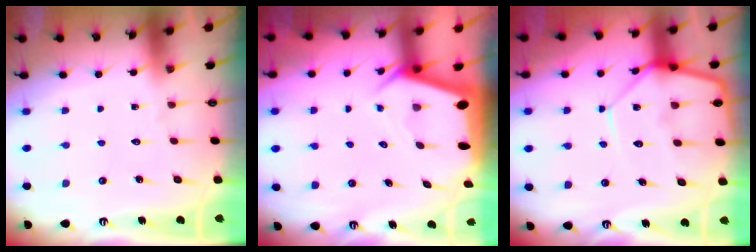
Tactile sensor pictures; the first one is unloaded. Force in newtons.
{"total": 3.0, "press": 2.9, "slide": 0.4}
{"total": 10.8, "press": 10.8, "slide": 1.0}